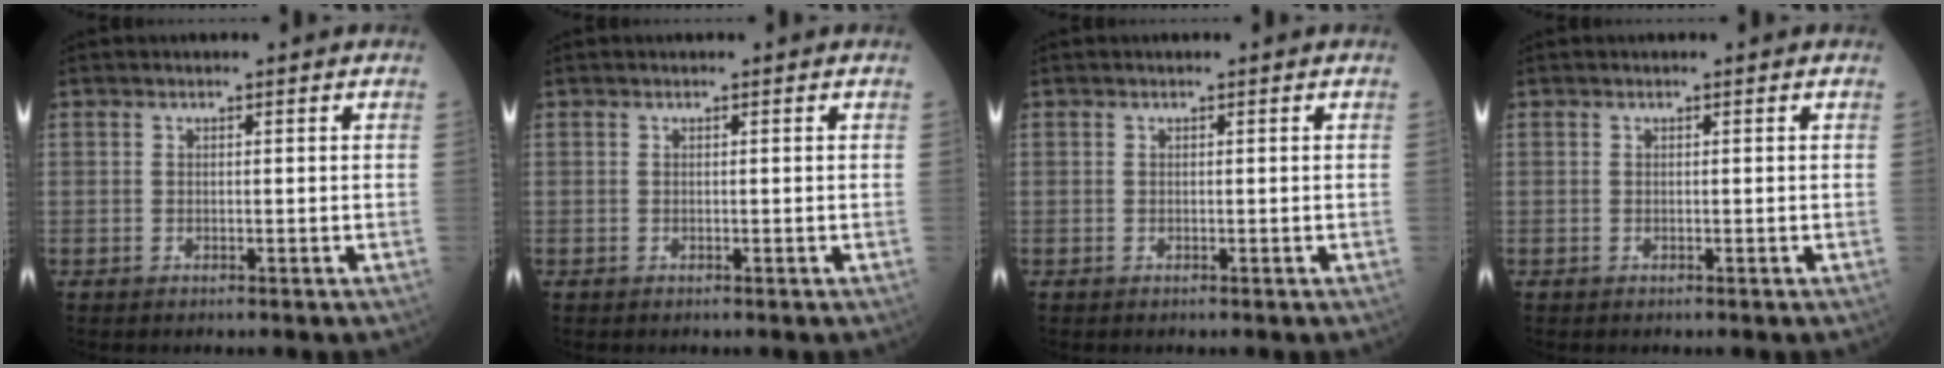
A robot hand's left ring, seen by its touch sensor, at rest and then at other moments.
{"total": 0.0}
{"total": 0.0}
{"total": 0.0}